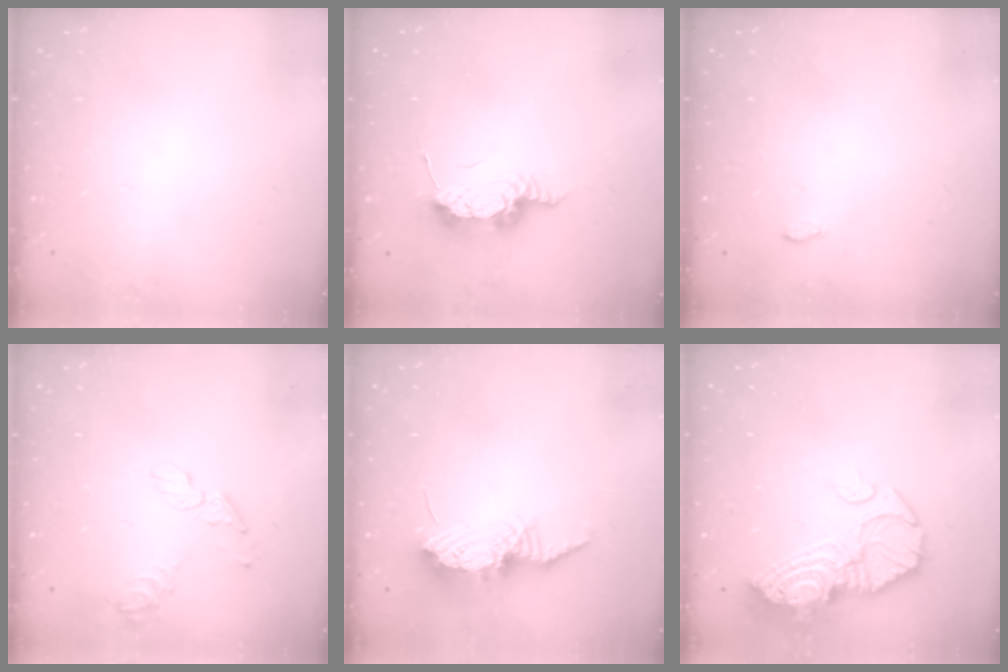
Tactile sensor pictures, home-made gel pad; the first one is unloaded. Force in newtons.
{"total": 8.5, "press": 8.3, "slide": 1.8}
{"total": 2.6, "press": 2.5, "slide": 0.4}
{"total": 6.5, "press": 6.5, "slide": 0.0}
{"total": 11.9, "press": 11.8, "slide": 1.1}
{"total": 16.1, "press": 16.1, "slide": 1.3}